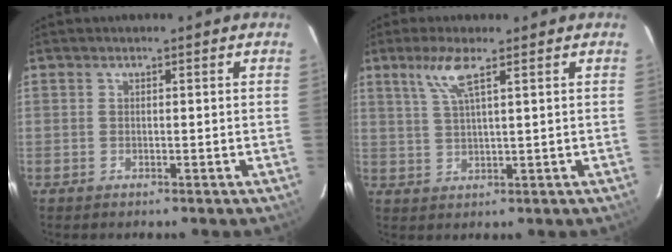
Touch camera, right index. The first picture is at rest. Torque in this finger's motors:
{"motor_torque": [0.25, -0.01, 0.22, 0.09]}